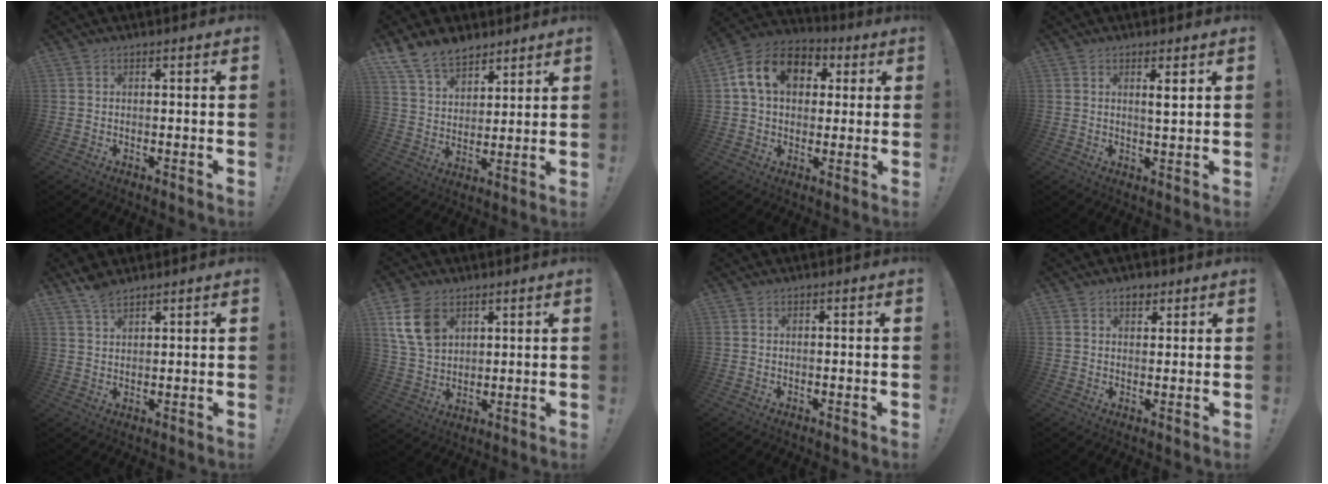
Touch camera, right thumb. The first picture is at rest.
{"total": 12.0, "force": [9.0, 6.8, 4.0], "torque": [-0.076, -0.060, 0.176]}
{"total": 15.0, "force": [4.4, 10.9, 9.3], "torque": [-0.153, 0.004, 0.084]}
{"total": 3.2, "force": [1.3, 0.3, 2.9], "torque": [-0.039, -0.010, 0.016]}
{"total": 4.5, "force": [3.7, 1.5, 2.0], "torque": [-0.038, -0.020, 0.068]}
{"total": 13.1, "force": [5.9, 9.4, 6.9], "torque": [-0.124, -0.015, 0.121]}
{"total": 0.0}
{"total": 3.2, "force": [2.0, 2.1, 1.3], "torque": [-0.004, -0.009, 0.031]}